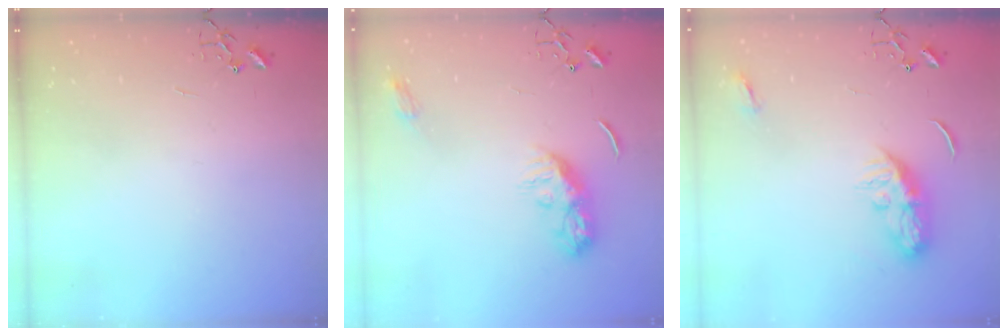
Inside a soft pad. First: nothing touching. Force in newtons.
{"total": 10.4, "press": 10.4, "slide": 0.2}
{"total": 9.3, "press": 9.3, "slide": 0.1}